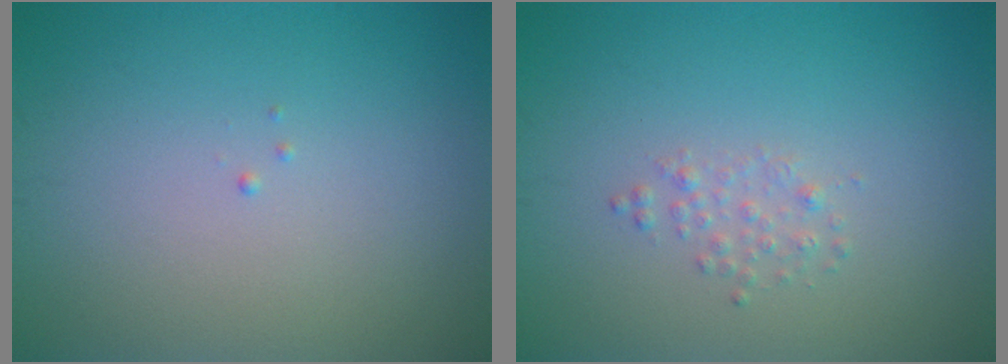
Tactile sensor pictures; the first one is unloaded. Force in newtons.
{"total": 1.0, "press": 1.0, "slide": 0.1}